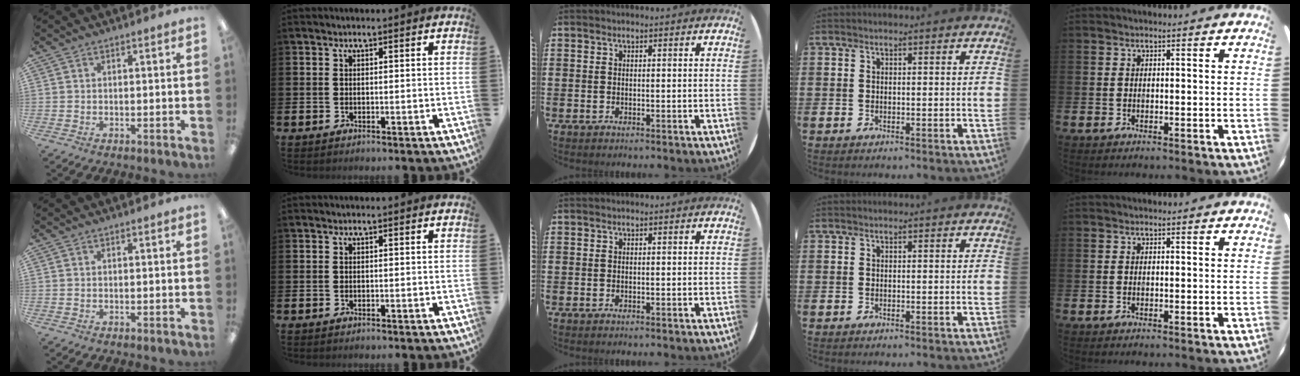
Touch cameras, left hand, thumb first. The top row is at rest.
{}